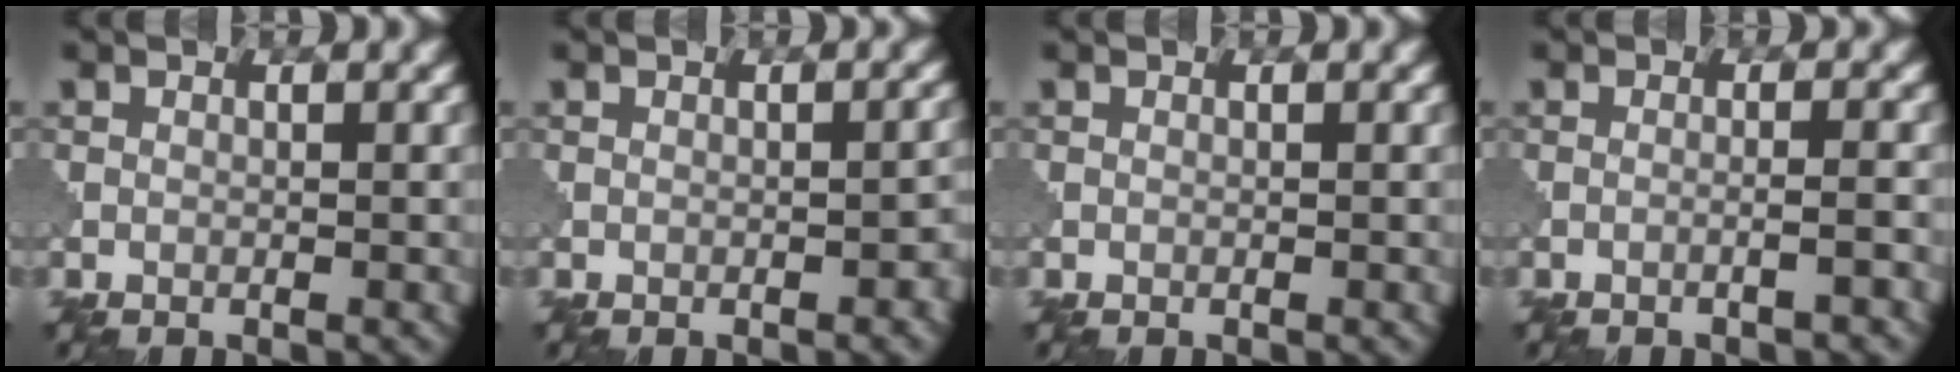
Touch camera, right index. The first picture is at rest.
{"total": 1.1, "force": [-0.7, 0.3, 0.7], "torque": [-0.008, 0.009, -0.005]}
{"total": 0.0}
{"total": 1.6, "force": [-0.8, 0.3, 1.3], "torque": [-0.008, 0.014, -0.021]}